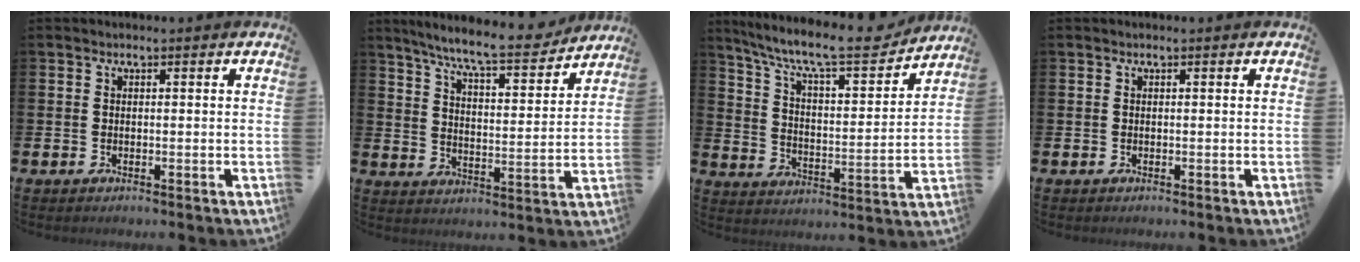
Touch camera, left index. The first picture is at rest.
{"total": 8.7, "force": [7.9, 0.7, 3.4], "torque": [-0.087, -0.049, 0.136]}
{"total": 10.5, "force": [9.1, 2.1, 4.6], "torque": [-0.114, -0.061, 0.150]}
{"total": 0.0}